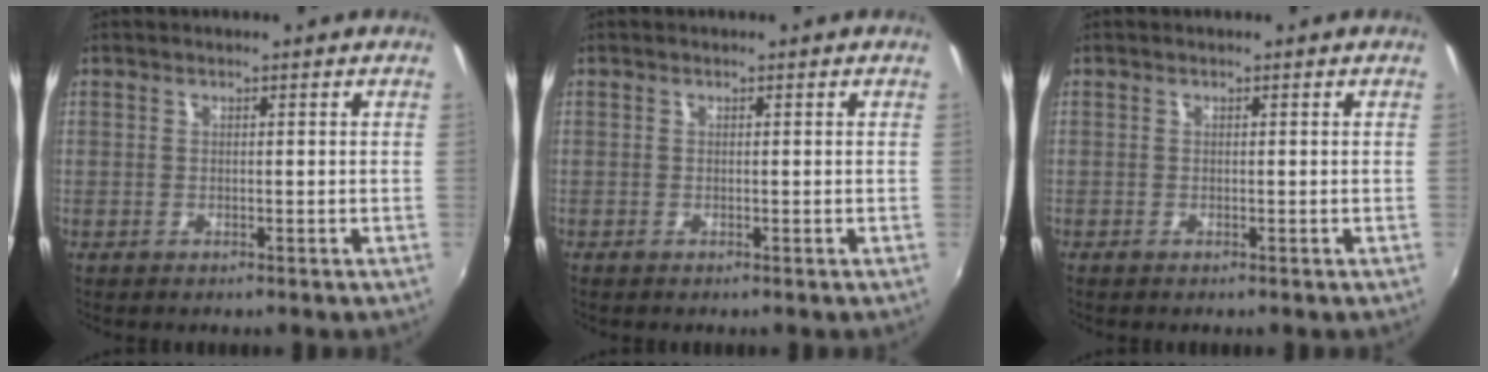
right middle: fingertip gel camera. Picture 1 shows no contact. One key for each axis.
{"total": 0.0}
{"total": 0.0}